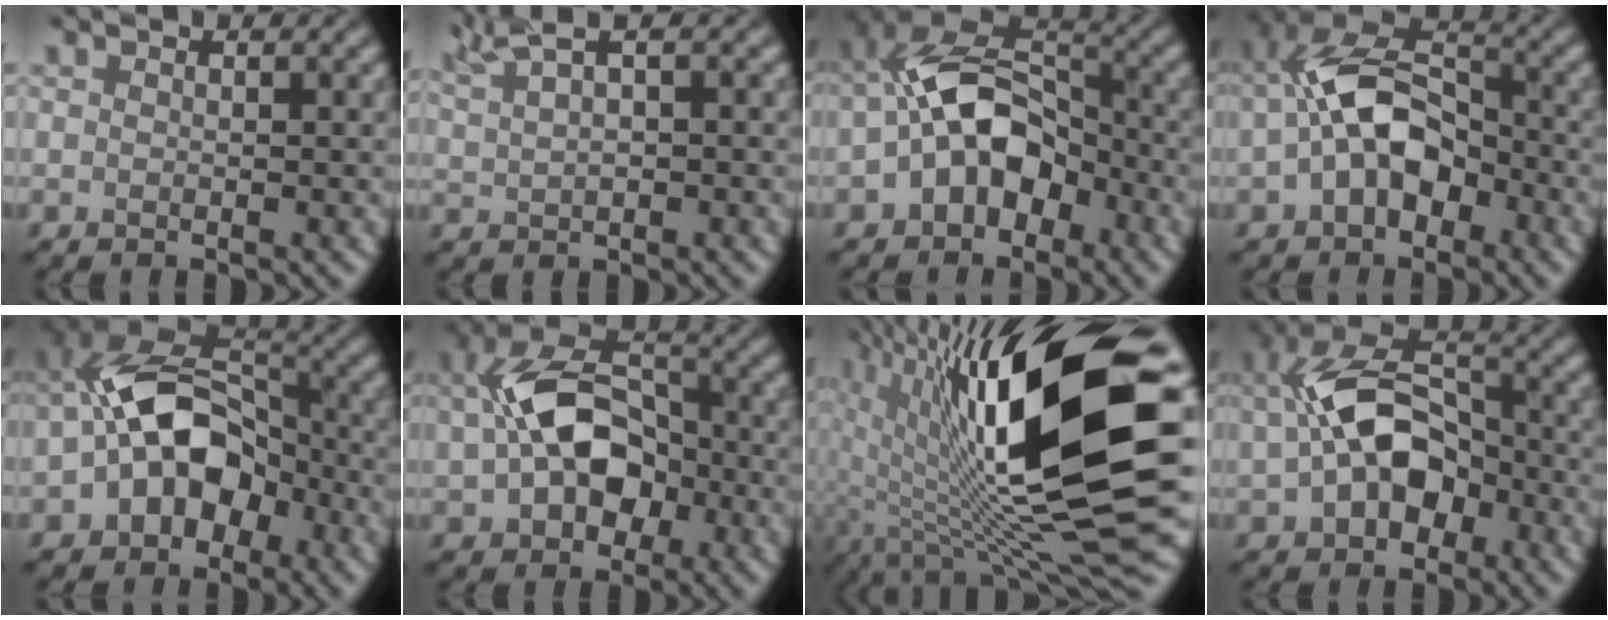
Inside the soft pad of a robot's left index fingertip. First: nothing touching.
{"total": 3.8, "force": [2.8, 0.7, 2.4], "torque": [-0.071, 0.015, 0.062]}
{"total": 8.3, "force": [-2.4, 5.3, 5.9], "torque": [-0.107, 0.017, -0.051]}
{"total": 7.8, "force": [-1.8, 4.8, 5.9], "torque": [-0.119, 0.015, -0.038]}
{"total": 9.8, "force": [-2.6, 6.6, 6.7], "torque": [-0.115, 0.013, -0.058]}
{"total": 9.1, "force": [-0.5, 6.1, 6.7], "torque": [-0.128, 0.002, -0.010]}
{"total": 17.4, "force": [1.8, 5.0, 16.5], "torque": [-0.271, -0.015, 0.038]}
{"total": 8.3, "force": [-0.9, 5.3, 6.3], "torque": [-0.129, 0.005, -0.017]}